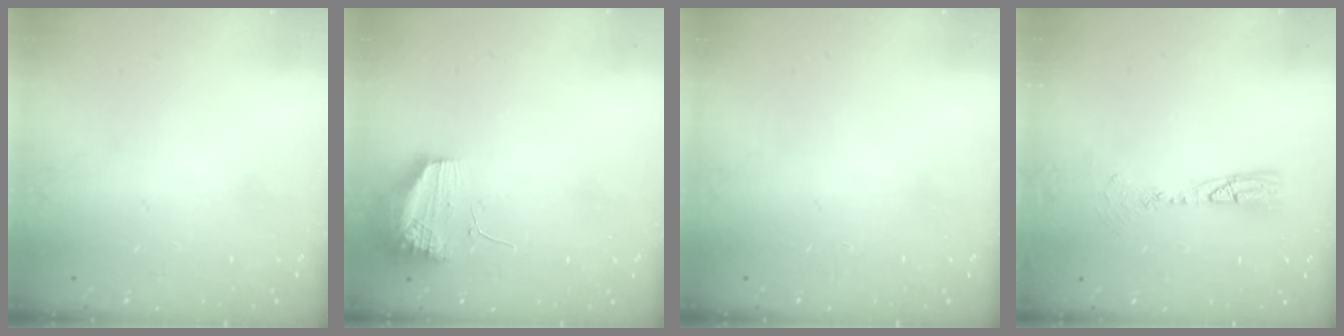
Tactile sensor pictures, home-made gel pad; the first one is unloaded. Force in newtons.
{"total": 10.8, "press": 10.5, "slide": 2.6}
{"total": 0.0}
{"total": 7.8, "press": 7.5, "slide": 2.2}